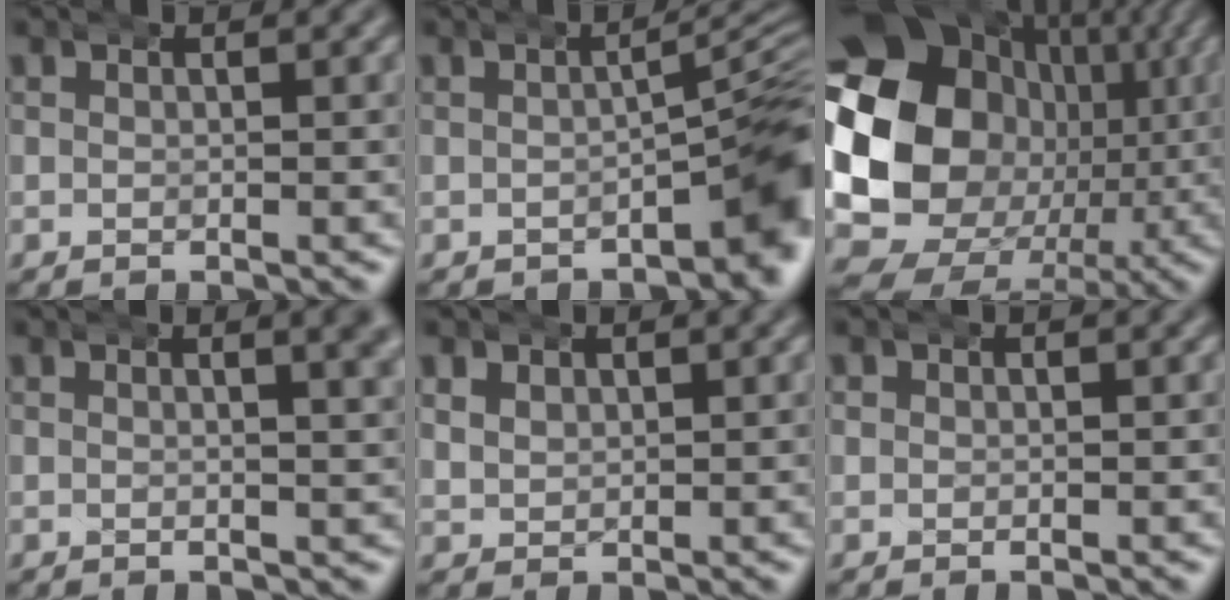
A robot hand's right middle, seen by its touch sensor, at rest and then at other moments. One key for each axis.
{"total": 7.0, "fx": -1.1, "fy": 3.4, "fz": 6.1, "tx": -0.056, "ty": 0.006, "tz": -0.021}
{"total": 23.1, "fx": -1.6, "fy": 18.5, "fz": 13.7, "tx": -0.278, "ty": -0.066, "tz": -0.014}
{"total": 2.9, "fx": 1.5, "fy": 0.6, "fz": 2.4, "tx": -0.027, "ty": 0.010, "tz": 0.019}
{"total": 2.1, "fx": 0.7, "fy": 1.8, "fz": 0.6, "tx": -0.024, "ty": -0.002, "tz": 0.018}
{"total": 0.6, "fx": 0.2, "fy": 0.5, "fz": 0.1, "tx": -0.007, "ty": 0.001, "tz": 0.003}